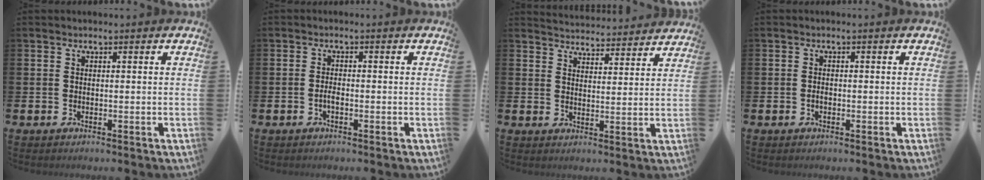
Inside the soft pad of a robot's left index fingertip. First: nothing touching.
{"total": 1.2, "force": [-0.5, 0.4, 1.0], "torque": [-0.016, -0.002, -0.011]}
{"total": 4.5, "force": [4.5, 0.4, -0.1], "torque": [-0.009, -0.034, 0.079]}
{"total": 0.7, "force": [-0.3, 0.5, 0.5], "torque": [-0.013, 0.002, -0.005]}